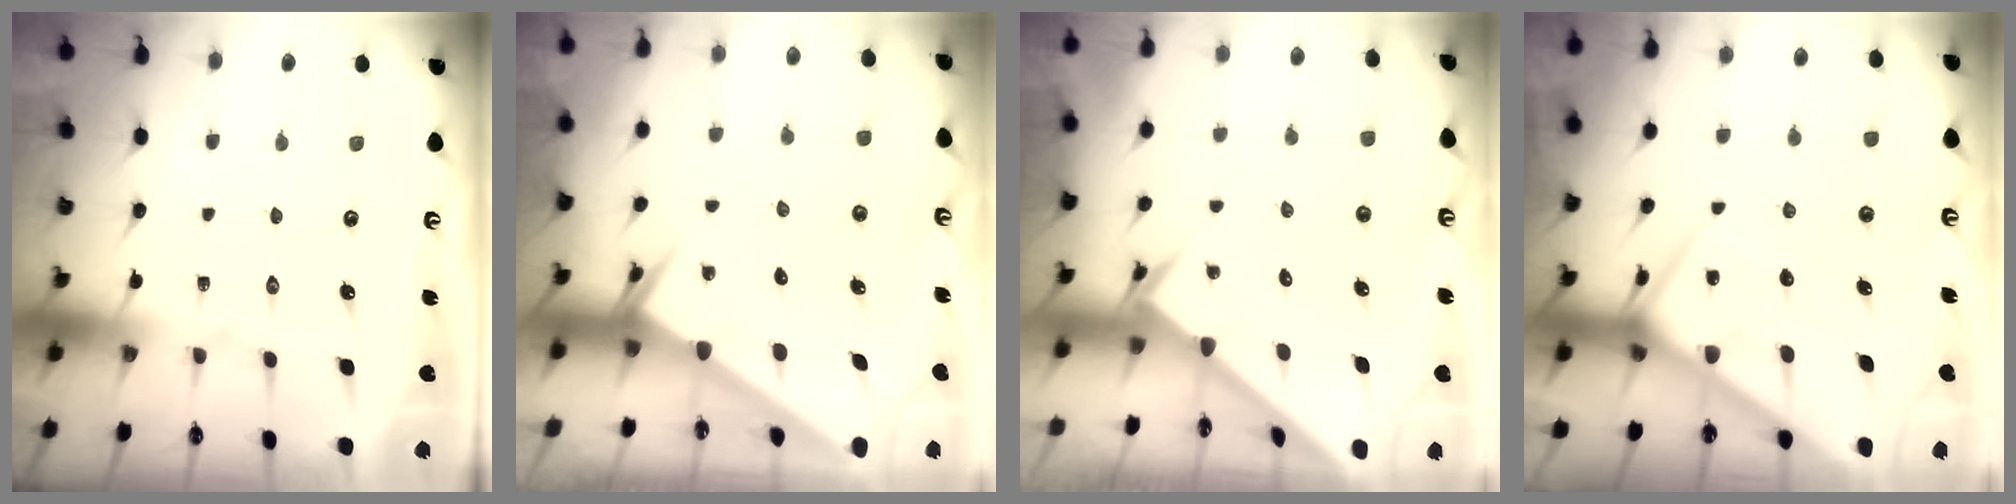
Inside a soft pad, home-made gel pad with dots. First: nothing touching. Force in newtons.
{"total": 2.5, "press": 2.5, "slide": 0.1}
{"total": 2.4, "press": 2.4, "slide": 0.2}
{"total": 7.5, "press": 7.5, "slide": 0.7}